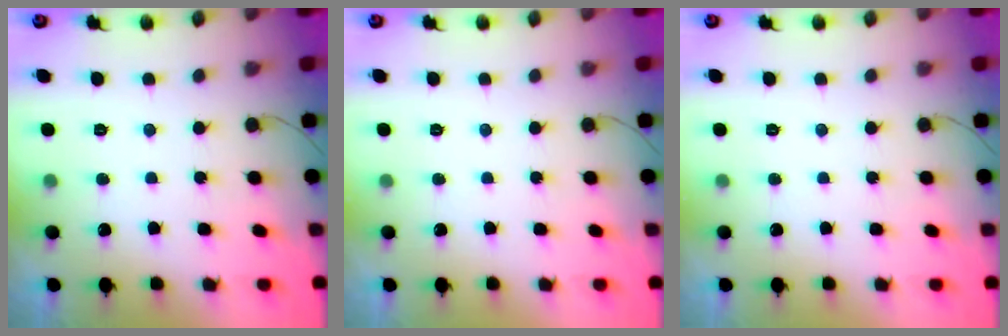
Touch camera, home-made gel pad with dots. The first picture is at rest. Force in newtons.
{"total": 0.0}
{"total": 0.0}